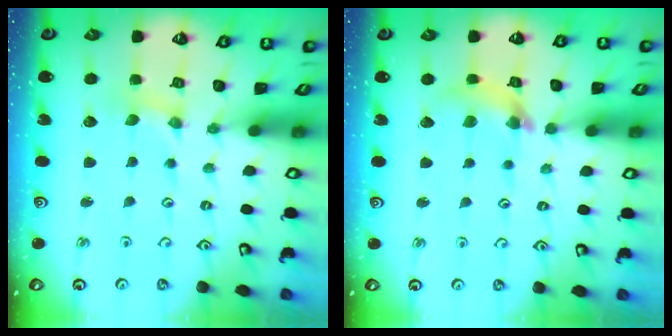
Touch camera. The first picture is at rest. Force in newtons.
{"total": 8.1, "press": 8.0, "slide": 1.0}